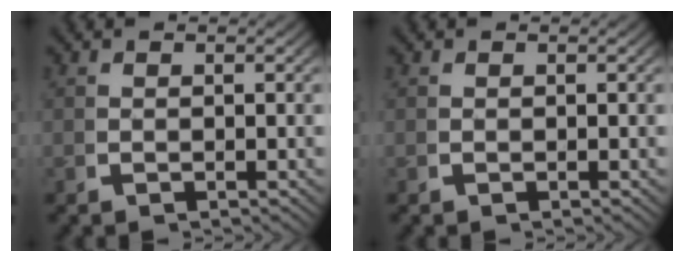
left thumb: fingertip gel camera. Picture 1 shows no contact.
{"total": 0.0}